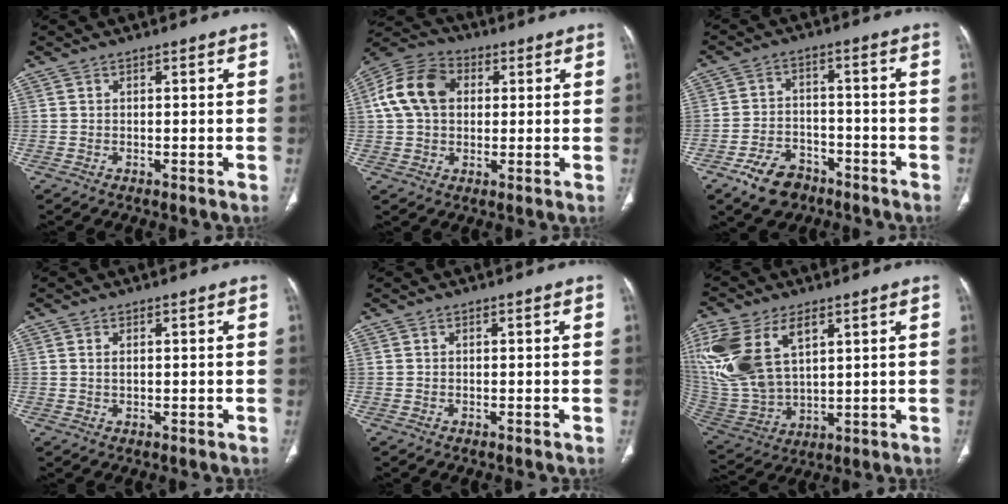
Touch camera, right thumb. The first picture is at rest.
{"total": 12.6, "force": [2.4, 9.2, 8.3], "torque": [-0.148, 0.023, 0.034]}
{"total": 8.5, "force": [-5.5, 5.5, 3.5], "torque": [-0.046, 0.036, -0.091]}
{"total": 1.1, "force": [0.4, 0.5, 0.9], "torque": [-0.022, 0.002, 0.010]}
{"total": 0.0}
{"total": 20.9, "force": [8.3, 12.2, 14.8], "torque": [-0.335, -0.016, 0.173]}